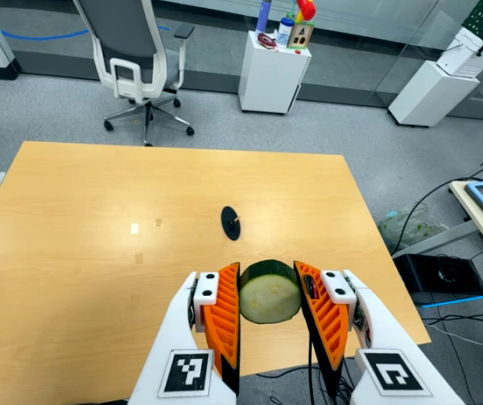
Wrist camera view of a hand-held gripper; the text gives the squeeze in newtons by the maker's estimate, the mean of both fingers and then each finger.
{"total": 12.6, "left": 11.3, "right": 13.9}